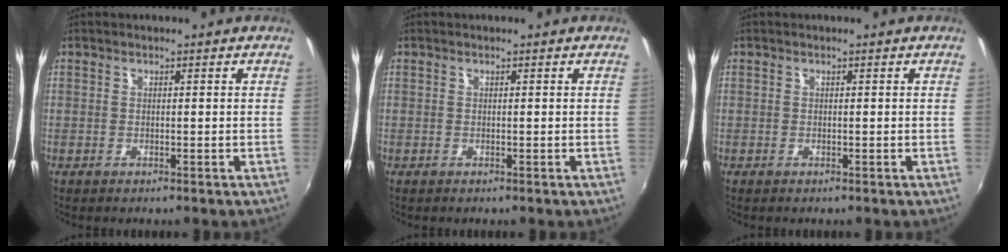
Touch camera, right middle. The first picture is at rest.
{"total": 0.0}
{"total": 0.0}